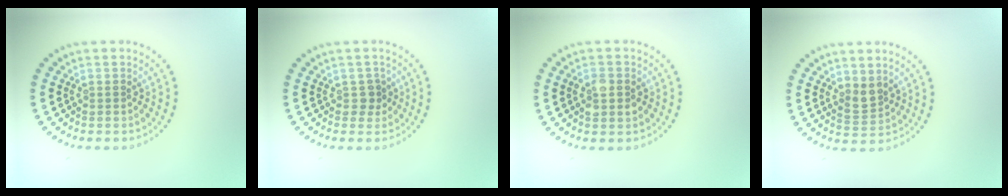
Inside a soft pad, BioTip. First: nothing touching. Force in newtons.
{"total": 1.1, "press": 0.9, "slide": 0.7}
{"total": 2.7, "press": 2.7, "slide": 0.1}
{"total": 1.8, "press": 1.5, "slide": 1.0}